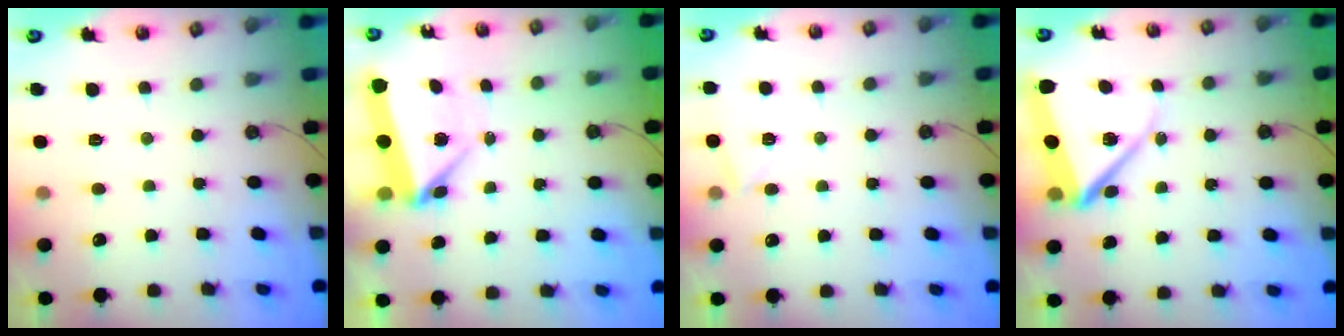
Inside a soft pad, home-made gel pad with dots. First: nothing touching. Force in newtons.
{"total": 5.7, "press": 5.5, "slide": 1.5}
{"total": 4.4, "press": 3.4, "slide": 2.8}
{"total": 11.9, "press": 11.8, "slide": 1.4}